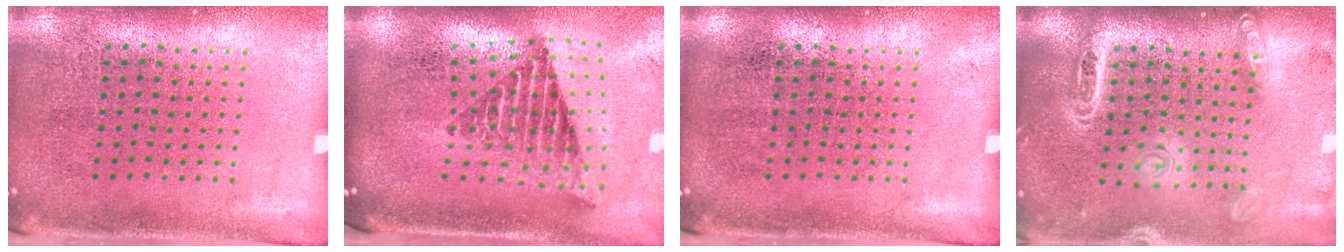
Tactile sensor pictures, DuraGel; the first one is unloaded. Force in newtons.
{"total": 2.5, "press": 1.7, "slide": 1.9}
{"total": 0.0}
{"total": 2.1, "press": 1.8, "slide": 1.2}